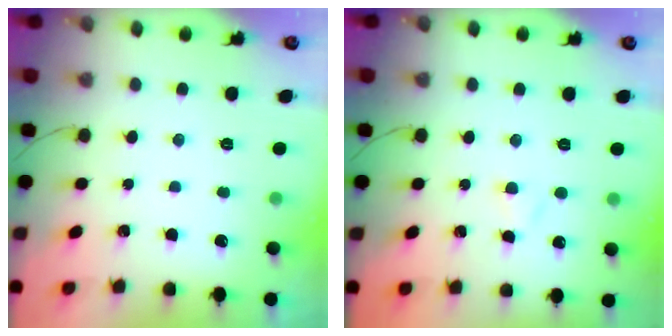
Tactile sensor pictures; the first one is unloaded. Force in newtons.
{"total": 1.8, "press": 1.5, "slide": 0.9}